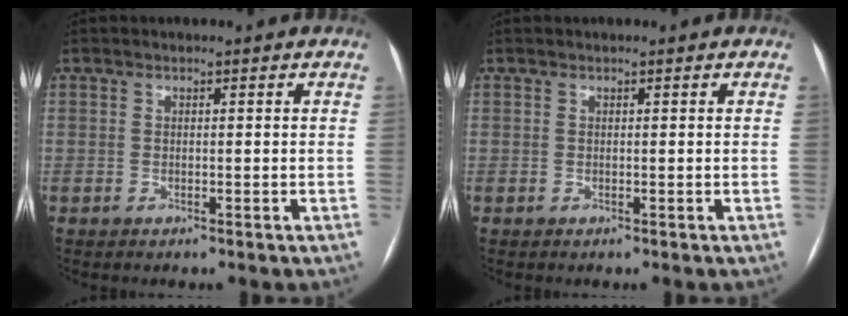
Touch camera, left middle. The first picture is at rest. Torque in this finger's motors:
{"motor_torque": [-0.09, 0.00, -0.04, -0.01]}